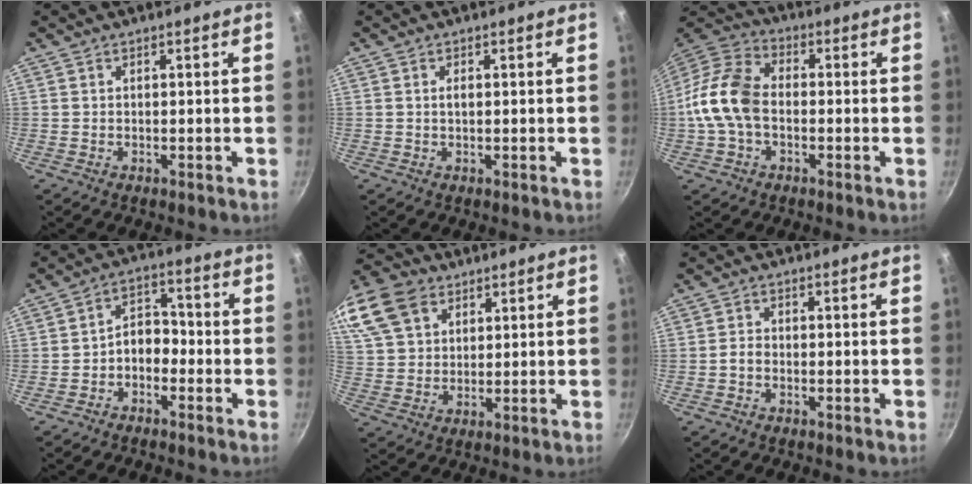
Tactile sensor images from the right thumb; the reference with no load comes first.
{"total": 1.0, "force": [0.1, 0.5, 0.8], "torque": [-0.014, 0.001, 0.002]}
{"total": 12.8, "force": [-1.6, 8.6, 9.3], "torque": [-0.166, 0.036, -0.050]}
{"total": 5.6, "force": [-2.2, 3.9, 3.3], "torque": [-0.025, 0.038, -0.045]}
{"total": 21.0, "force": [11.1, 14.9, 9.7], "torque": [-0.234, 0.022, 0.213]}
{"total": 1.6, "force": [-0.7, 1.1, 0.9], "torque": [-0.015, 0.013, -0.014]}